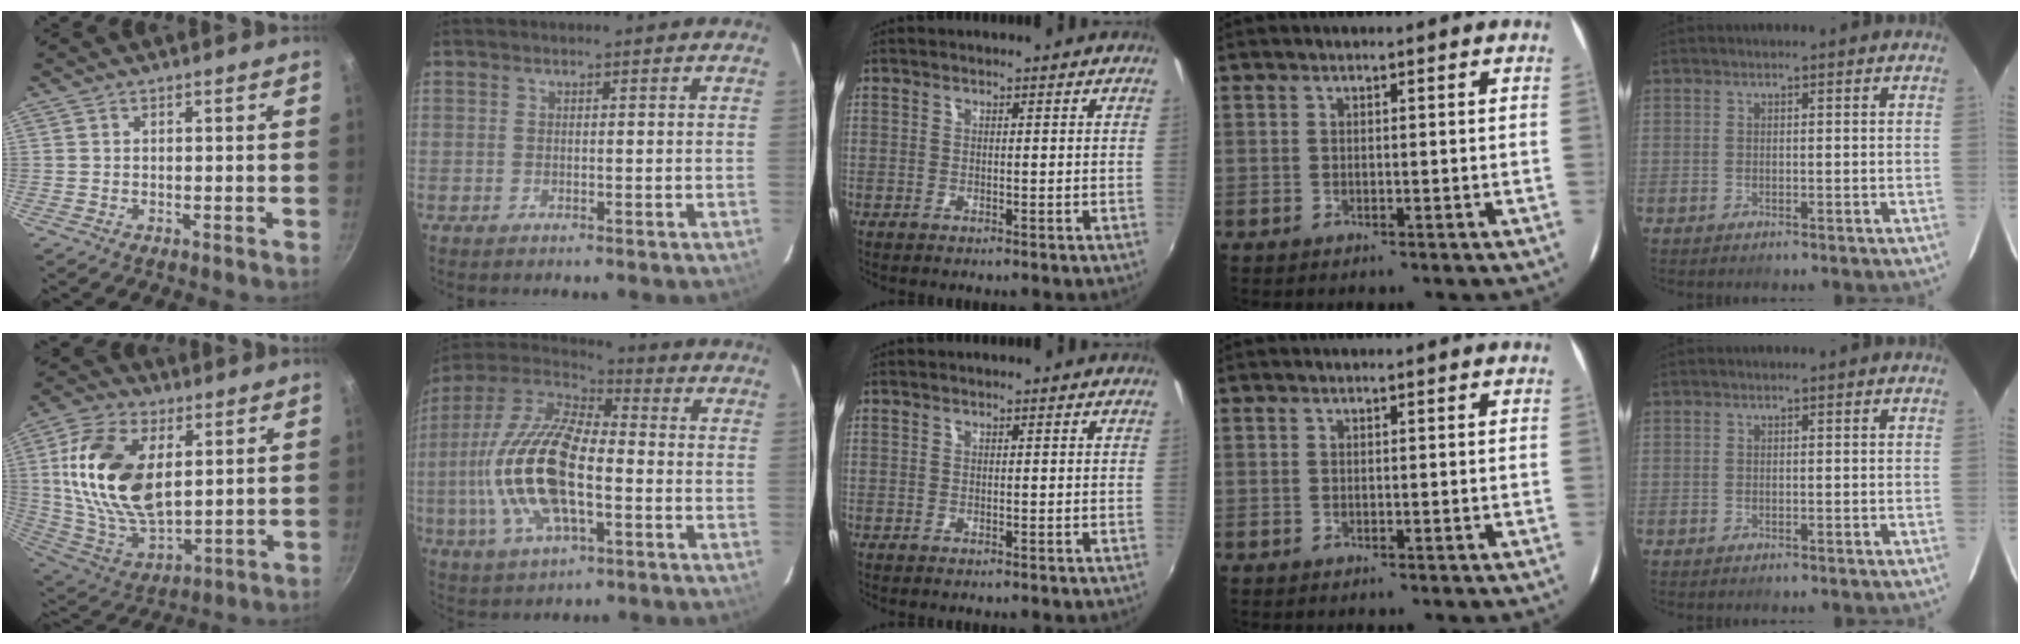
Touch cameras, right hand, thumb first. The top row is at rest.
{"thumb": {"total": 20.2, "force": [4.6, 11.5, 16.0], "torque": [-0.296, -0.013, 0.097]}, "index": {"total": 20.9, "force": [-3.6, 8.9, 18.6], "torque": [-0.390, -0.004, -0.073]}}